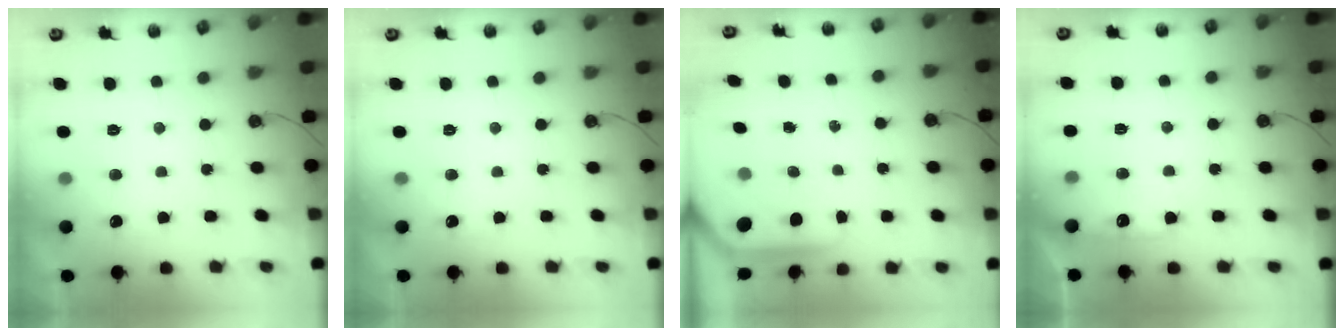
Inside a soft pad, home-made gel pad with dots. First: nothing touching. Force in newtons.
{"total": 0.0}
{"total": 5.7, "press": 5.6, "slide": 0.4}
{"total": 7.1, "press": 7.1, "slide": 0.8}